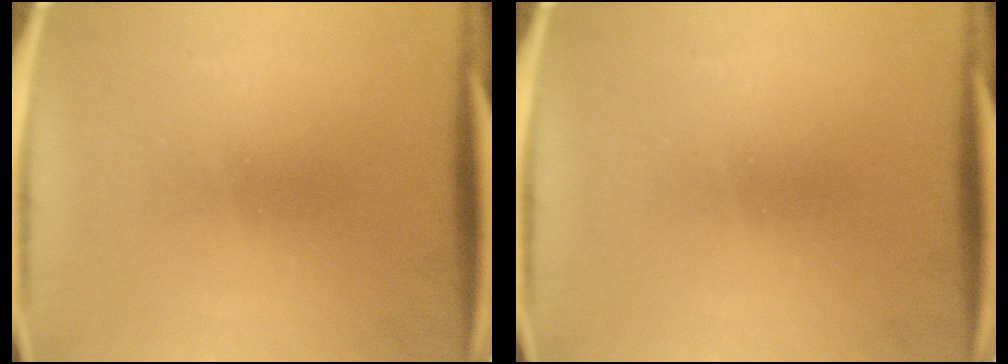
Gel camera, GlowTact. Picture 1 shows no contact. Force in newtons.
{"total": 0.0}